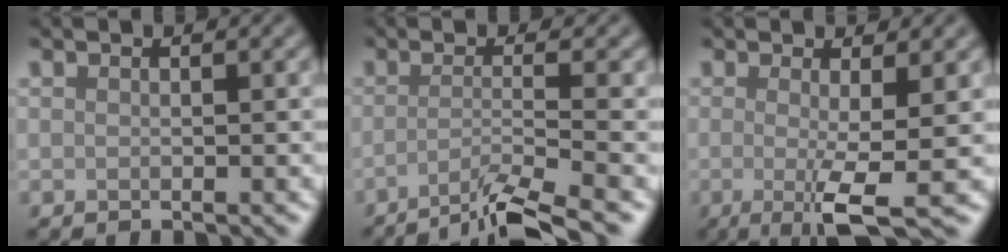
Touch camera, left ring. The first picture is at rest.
{"total": 5.0, "force": [-3.2, 0.5, 3.8], "torque": [-0.049, 0.001, -0.069]}
{"total": 4.8, "force": [-0.8, 0.9, 4.7], "torque": [-0.082, -0.013, -0.014]}